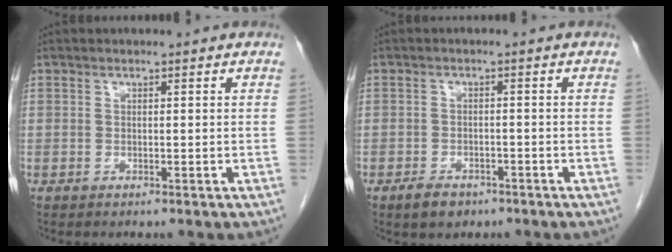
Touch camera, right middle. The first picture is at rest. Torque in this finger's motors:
{"motor_torque": [0.64, -0.49, 0.10, 0.05]}